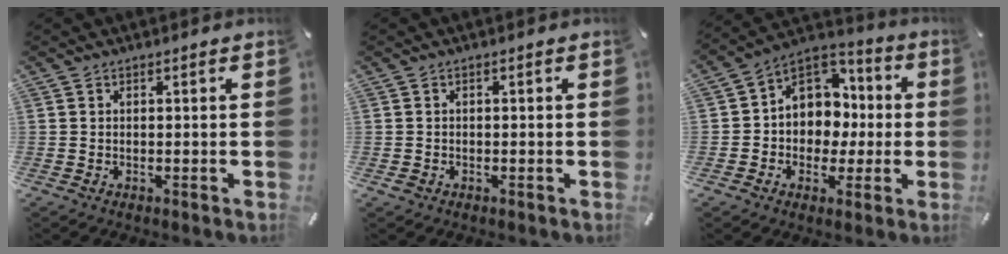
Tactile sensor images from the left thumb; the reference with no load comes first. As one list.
[{"total": 1.2, "force": [-0.5, 1.0, 0.5], "torque": [-0.009, 0.004, -0.011]}, {"total": 10.6, "force": [0.3, 10.0, 3.6], "torque": [-0.068, -0.007, 0.012]}]